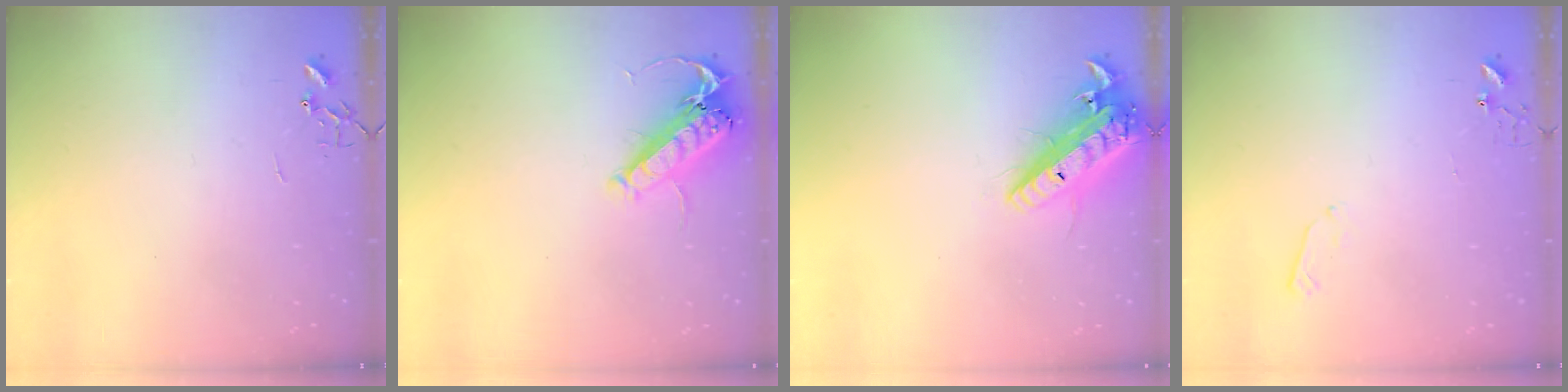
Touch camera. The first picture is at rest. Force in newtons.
{"total": 14.4, "press": 14.2, "slide": 2.0}
{"total": 17.1, "press": 16.8, "slide": 3.3}
{"total": 3.7, "press": 3.6, "slide": 0.5}